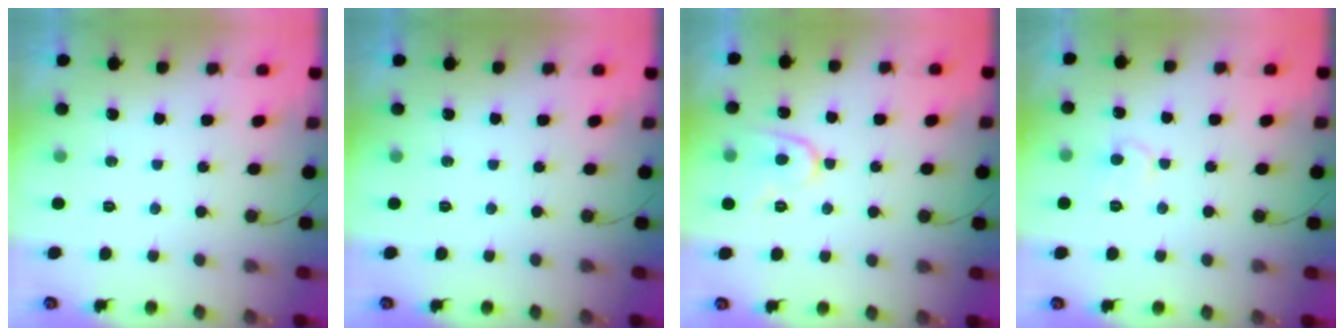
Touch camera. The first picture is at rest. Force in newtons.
{"total": 0.0}
{"total": 9.1, "press": 9.1, "slide": 0.9}
{"total": 5.8, "press": 5.8, "slide": 0.5}